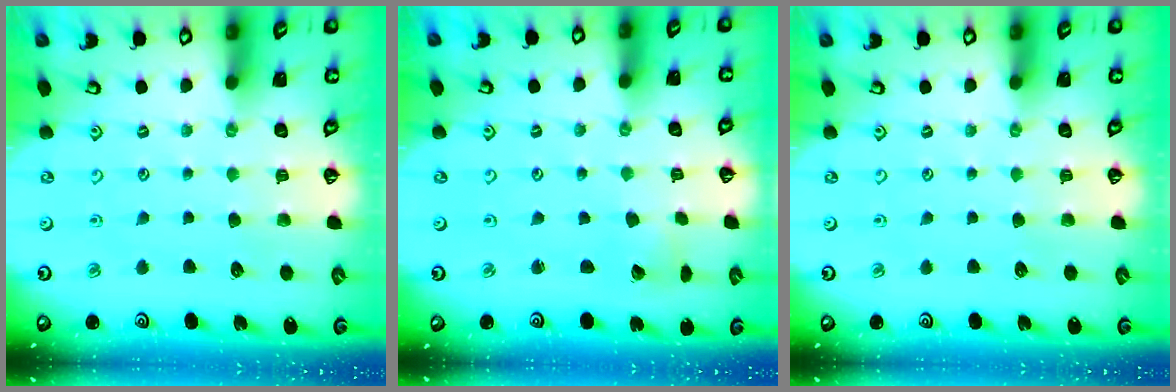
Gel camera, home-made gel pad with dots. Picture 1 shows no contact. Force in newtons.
{"total": 2.0, "press": 2.0, "slide": 0.1}
{"total": 0.0}